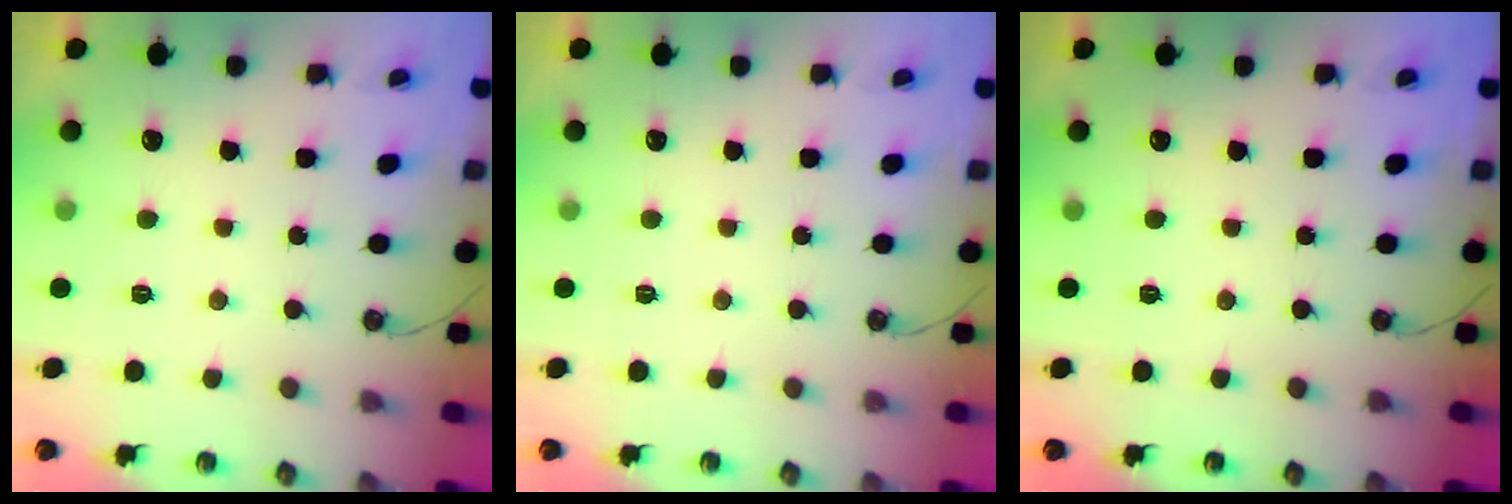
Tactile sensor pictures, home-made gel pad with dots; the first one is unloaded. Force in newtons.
{"total": 0.0}
{"total": 0.0}